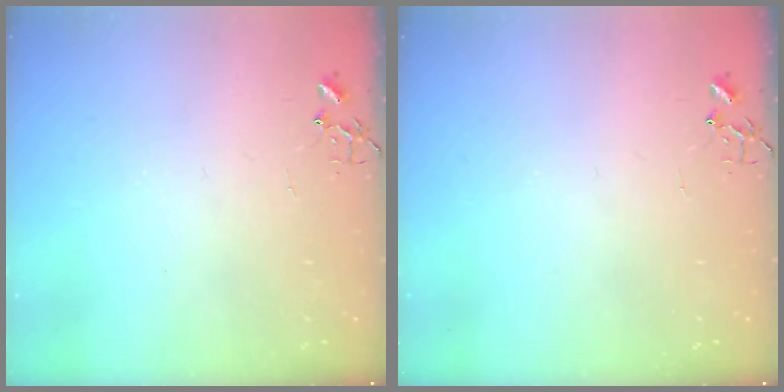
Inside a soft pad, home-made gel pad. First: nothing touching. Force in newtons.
{"total": 0.0}